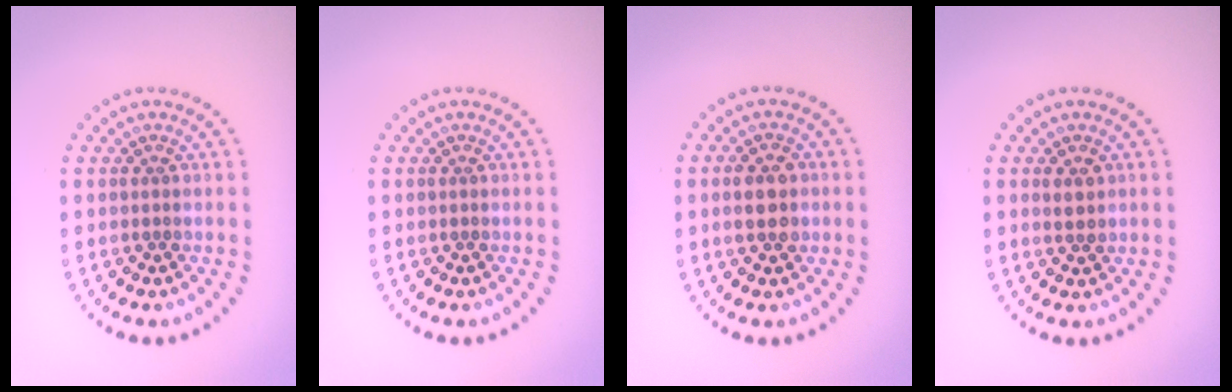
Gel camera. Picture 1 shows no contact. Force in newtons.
{"total": 0.0}
{"total": 2.9, "press": 2.9, "slide": 0.2}
{"total": 1.1, "press": 1.1, "slide": 0.4}